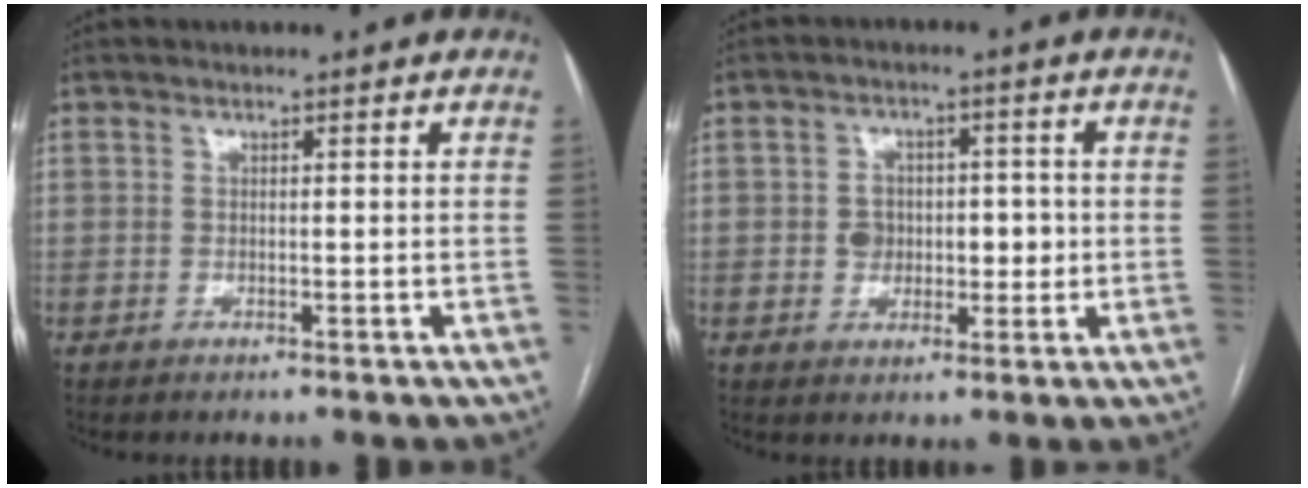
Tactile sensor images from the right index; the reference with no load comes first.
{"total": 5.4, "force": [-0.3, 4.1, 3.4], "torque": [-0.046, 0.020, 0.003]}